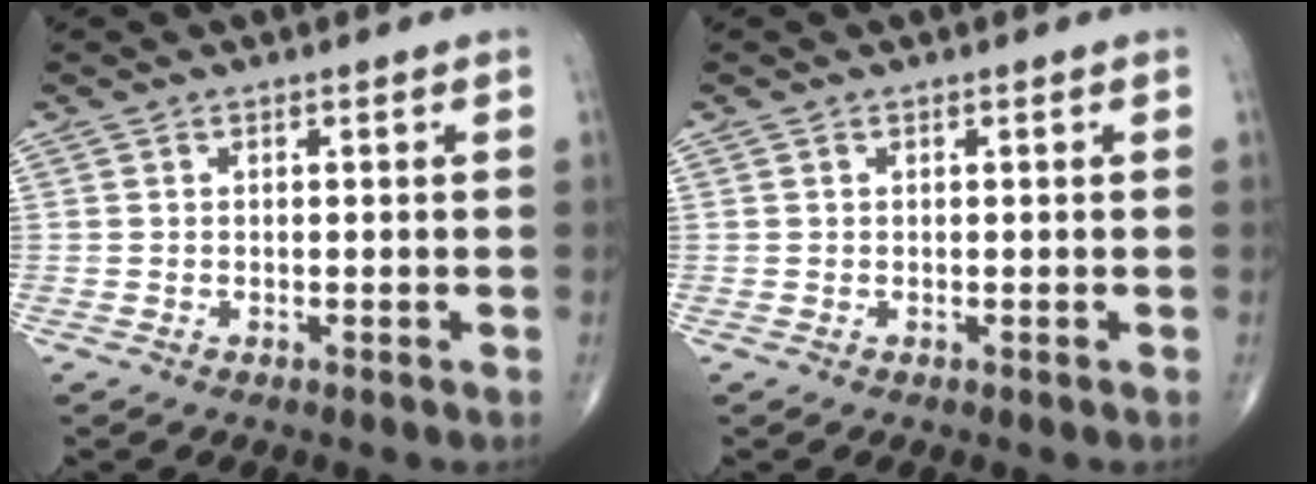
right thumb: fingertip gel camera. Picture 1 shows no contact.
{"total": 0.0}